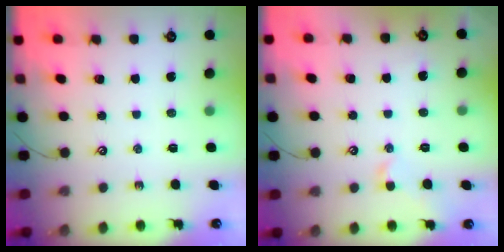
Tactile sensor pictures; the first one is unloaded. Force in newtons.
{"total": 1.4, "press": 1.2, "slide": 0.7}